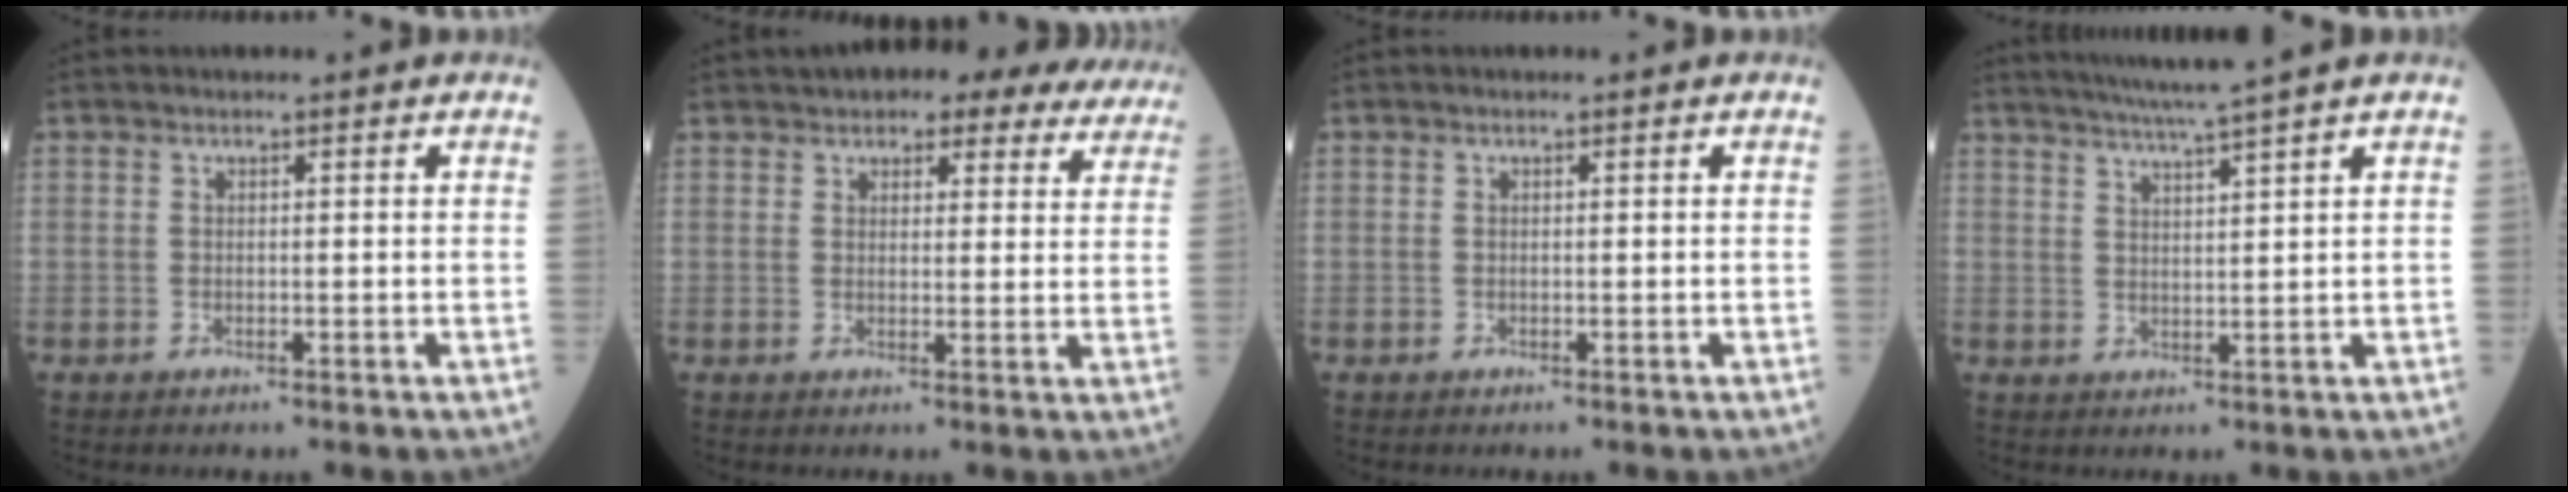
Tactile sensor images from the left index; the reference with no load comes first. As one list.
[{"total": 20.8, "force": [18.3, 6.6, 7.2], "torque": [-0.108, 0.012, 0.213]}, {"total": 0.0}, {"total": 7.3, "force": [6.1, -1.9, 3.5], "torque": [-0.059, 0.002, 0.100]}]